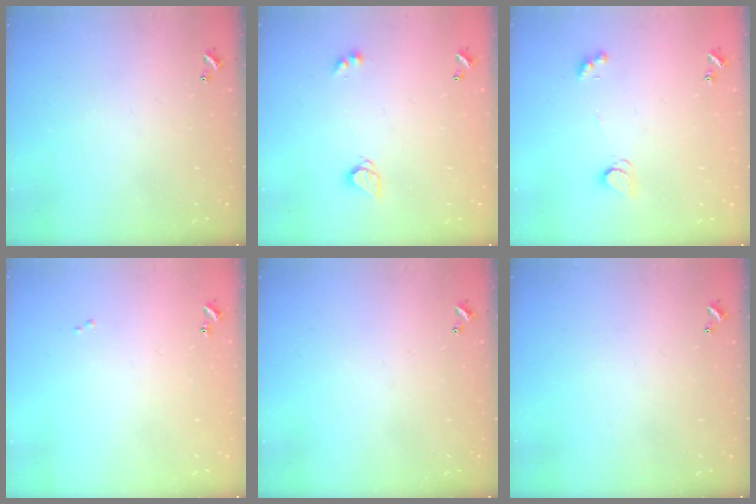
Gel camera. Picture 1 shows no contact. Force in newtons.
{"total": 3.4, "press": 3.3, "slide": 0.4}
{"total": 2.5, "press": 2.5, "slide": 0.3}
{"total": 0.0}
{"total": 0.0}
{"total": 0.0}